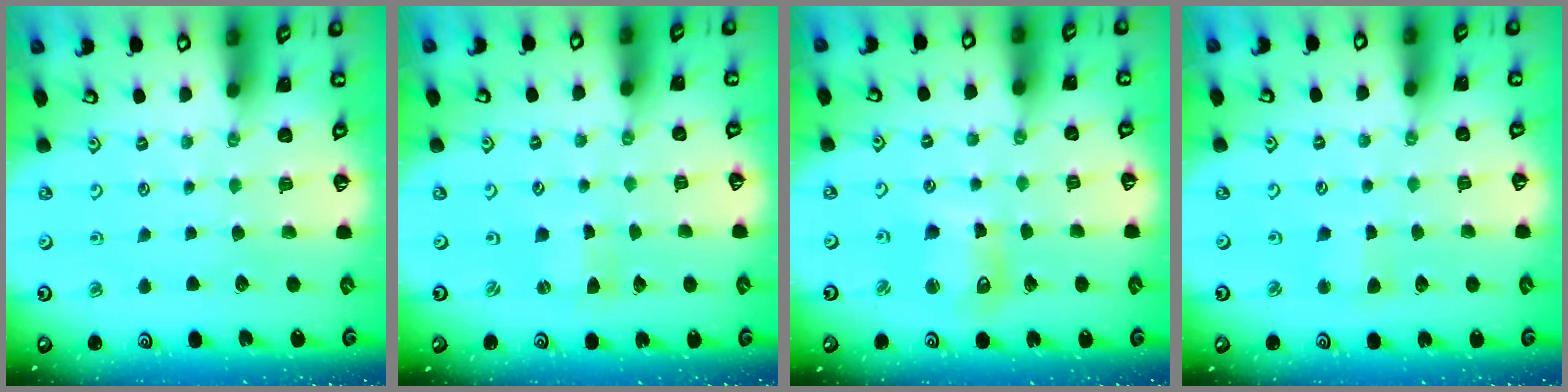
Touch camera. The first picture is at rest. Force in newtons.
{"total": 0.0}
{"total": 8.9, "press": 8.8, "slide": 1.7}
{"total": 3.4, "press": 3.4, "slide": 0.3}